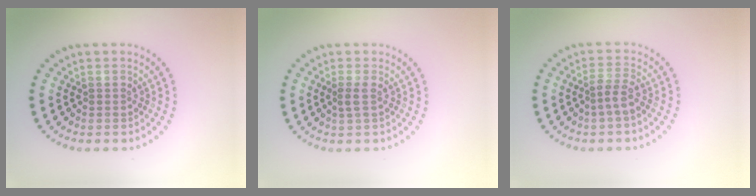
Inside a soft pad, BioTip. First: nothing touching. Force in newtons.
{"total": 1.0, "press": 0.9, "slide": 0.5}
{"total": 1.8, "press": 1.3, "slide": 1.3}